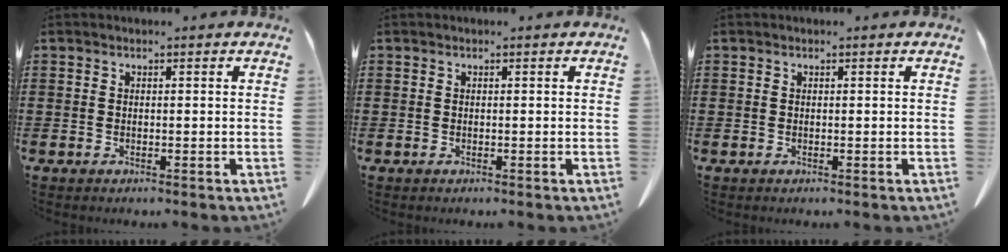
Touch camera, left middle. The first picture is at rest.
{"total": 0.0}
{"total": 0.0}